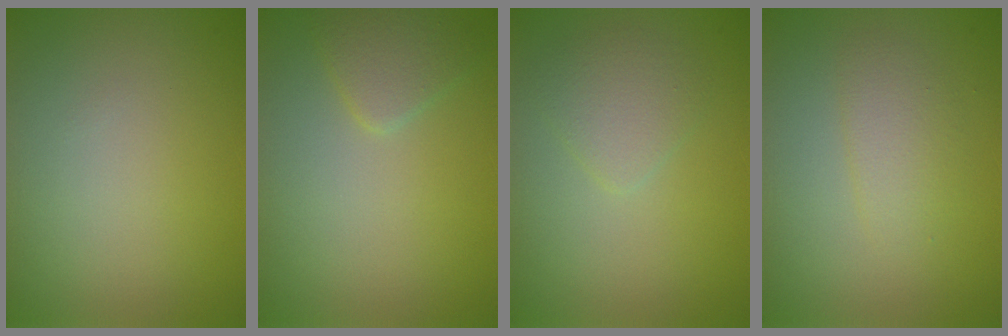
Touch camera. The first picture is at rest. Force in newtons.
{"total": 1.9, "press": 1.9, "slide": 0.2}
{"total": 2.0, "press": 1.9, "slide": 0.1}
{"total": 1.8, "press": 1.8, "slide": 0.1}